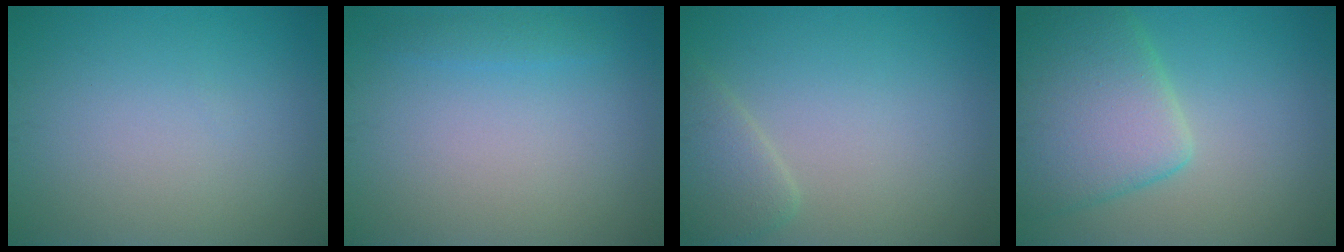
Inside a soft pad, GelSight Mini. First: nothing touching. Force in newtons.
{"total": 1.0, "press": 1.0, "slide": 0.1}
{"total": 2.4, "press": 2.4, "slide": 0.2}
{"total": 7.3, "press": 7.3, "slide": 0.4}